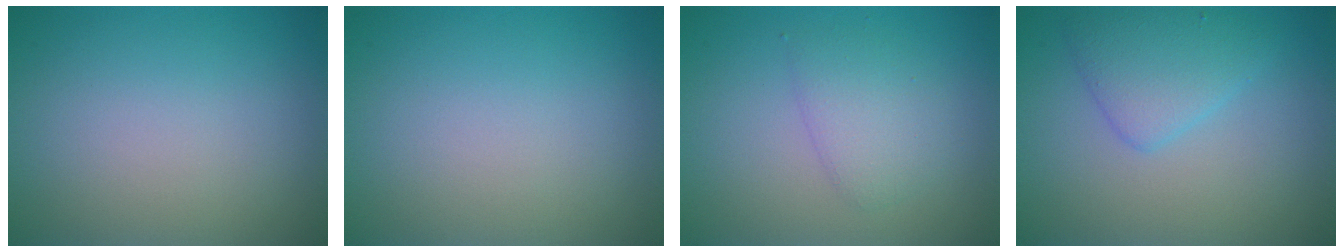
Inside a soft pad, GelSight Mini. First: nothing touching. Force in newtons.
{"total": 0.0}
{"total": 2.5, "press": 2.5, "slide": 0.0}
{"total": 3.1, "press": 3.1, "slide": 0.3}